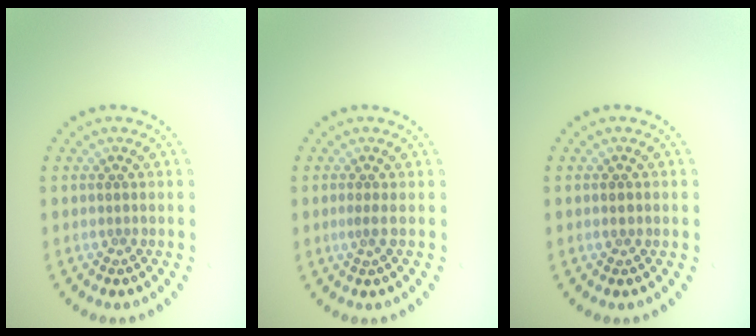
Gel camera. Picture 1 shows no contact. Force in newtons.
{"total": 0.6, "press": 0.2, "slide": 0.5}
{"total": 0.9, "press": 0.9, "slide": 0.1}